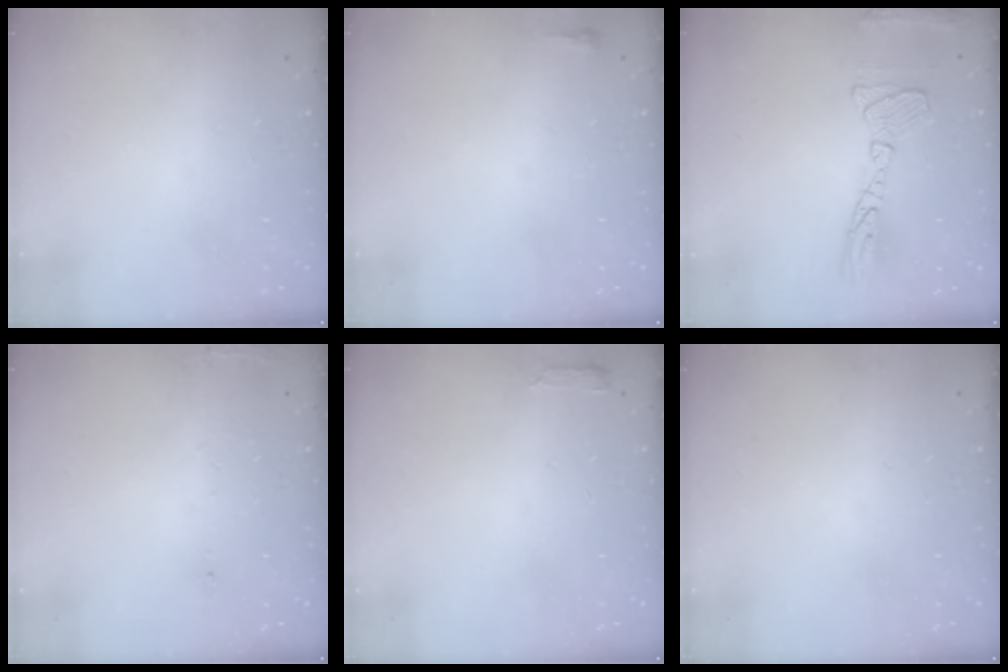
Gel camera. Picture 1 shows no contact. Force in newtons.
{"total": 2.4, "press": 2.4, "slide": 0.6}
{"total": 14.2, "press": 14.1, "slide": 1.2}
{"total": 5.9, "press": 5.7, "slide": 1.6}
{"total": 2.9, "press": 2.8, "slide": 0.6}
{"total": 0.0}